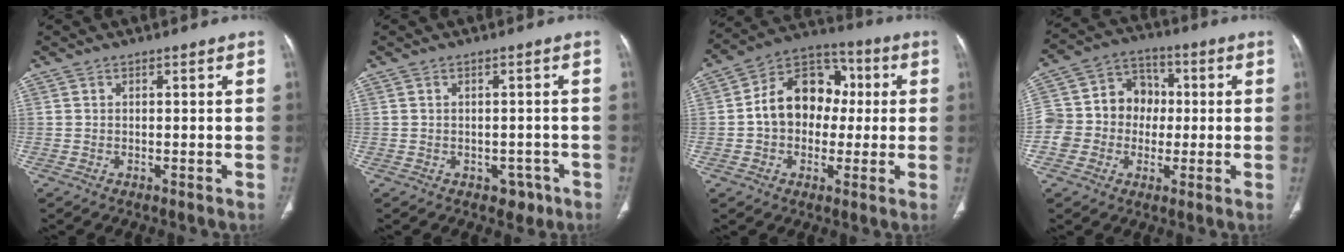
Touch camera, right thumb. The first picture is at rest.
{"total": 3.1, "force": [-1.4, 2.3, 1.4], "torque": [0.001, 0.009, -0.012]}
{"total": 14.5, "force": [0.5, 11.2, 9.2], "torque": [-0.111, 0.036, -0.002]}
{"total": 13.0, "force": [-0.7, 11.6, 6.0], "torque": [-0.079, 0.040, -0.017]}